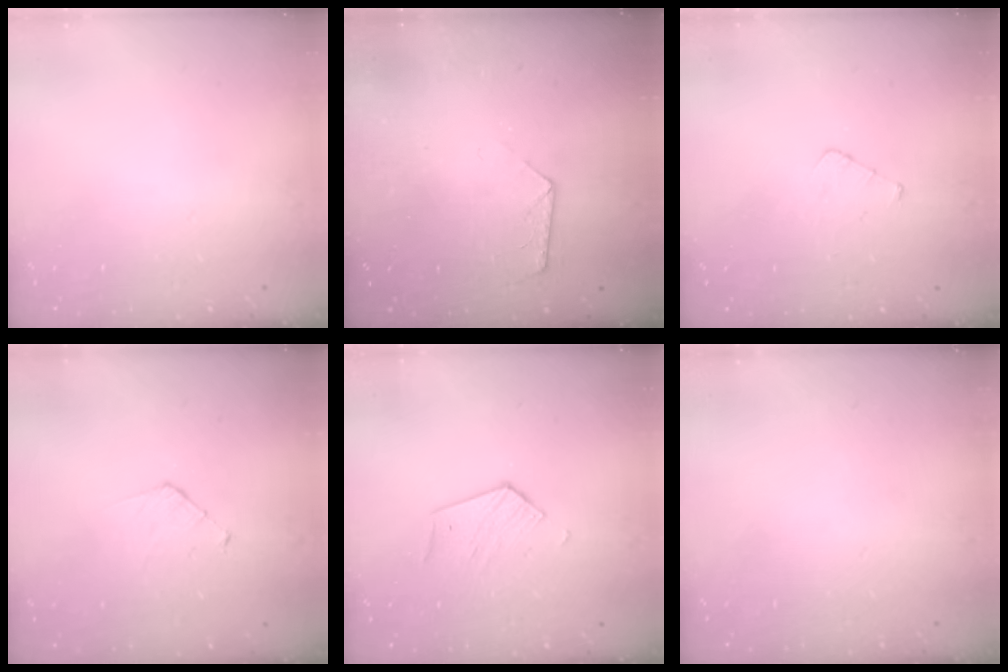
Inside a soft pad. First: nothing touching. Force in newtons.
{"total": 7.3, "press": 7.3, "slide": 0.7}
{"total": 2.4, "press": 2.4, "slide": 0.3}
{"total": 3.8, "press": 3.8, "slide": 0.4}
{"total": 4.3, "press": 4.3, "slide": 0.5}
{"total": 0.0}